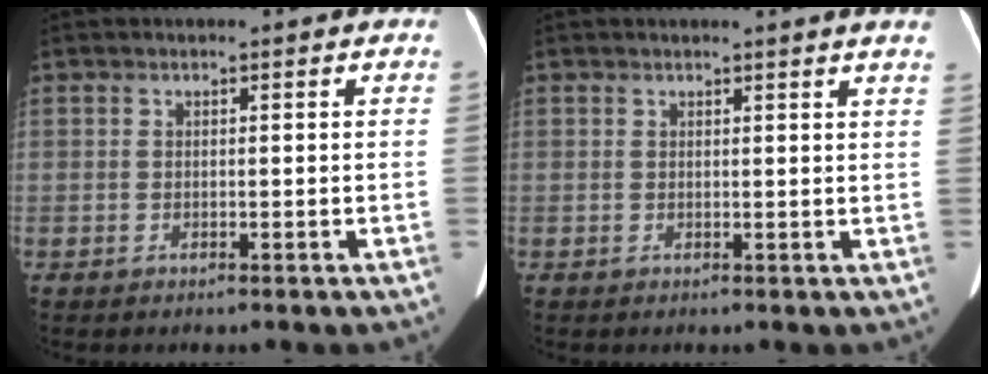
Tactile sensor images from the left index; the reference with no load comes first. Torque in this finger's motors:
{"motor_torque": [0.87, -0.90, 0.34, 0.07]}